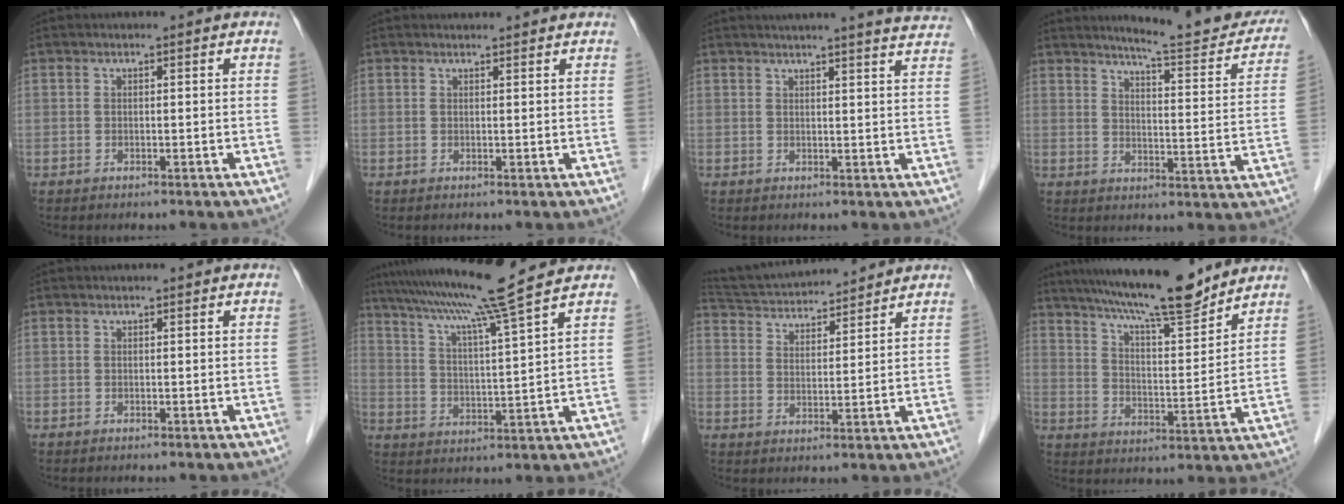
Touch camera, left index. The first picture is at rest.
{"total": 2.4, "force": [2.4, 0.2, 0.3], "torque": [-0.012, 0.016, 0.030]}
{"total": 16.0, "force": [15.0, 0.2, 5.7], "torque": [-0.077, -0.023, 0.170]}
{"total": 15.8, "force": [14.3, 1.7, 6.6], "torque": [-0.077, -0.044, 0.168]}
{"total": 0.5, "force": [0.5, 0.0, 0.1], "torque": [-0.001, 0.003, 0.008]}
{"total": 13.4, "force": [11.1, -2.7, 7.0], "torque": [-0.126, -0.005, 0.179]}
{"total": 14.0, "force": [13.2, 1.7, 4.4], "torque": [-0.085, 0.031, 0.220]}
{"total": 15.4, "force": [13.2, 1.2, 7.8], "torque": [-0.130, 0.004, 0.211]}